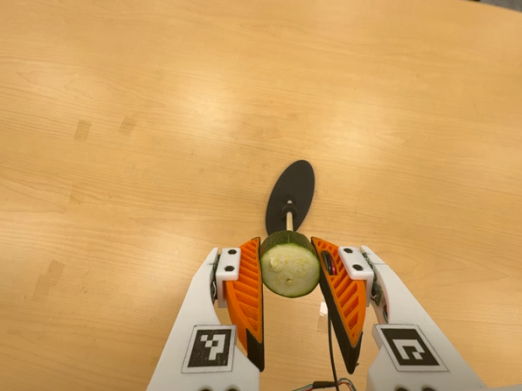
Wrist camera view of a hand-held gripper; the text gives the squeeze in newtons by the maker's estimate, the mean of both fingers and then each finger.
{"total": 10.5, "left": 9.9, "right": 11.1}